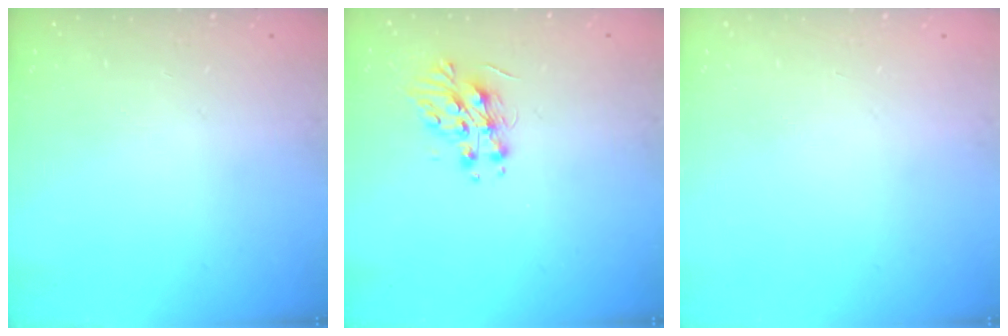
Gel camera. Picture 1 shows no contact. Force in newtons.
{"total": 11.1, "press": 11.1, "slide": 0.2}
{"total": 0.0}